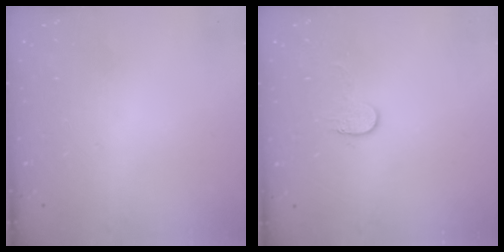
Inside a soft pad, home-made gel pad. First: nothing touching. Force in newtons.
{"total": 5.4, "press": 5.4, "slide": 0.5}